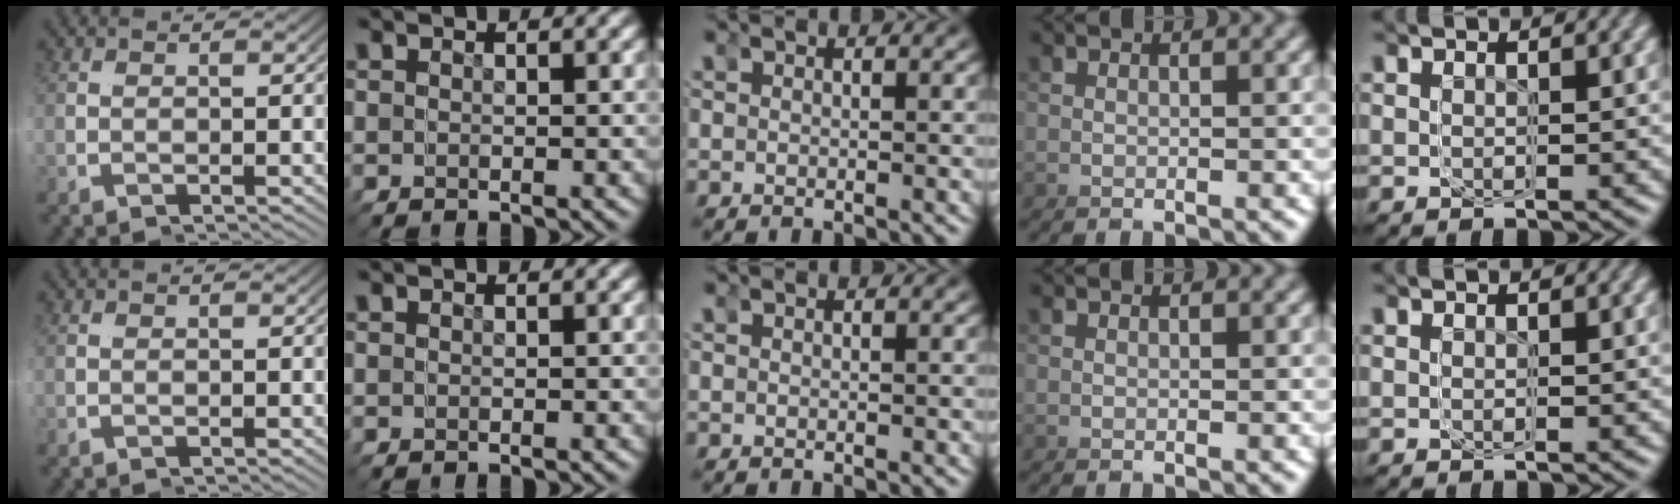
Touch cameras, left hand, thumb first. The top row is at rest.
{}